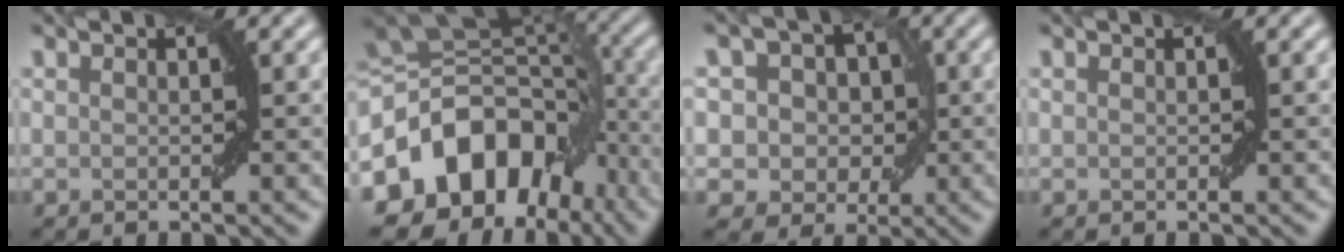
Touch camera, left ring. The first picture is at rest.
{"total": 14.0, "force": [-5.2, 10.2, 8.0], "torque": [-0.147, 0.003, -0.098]}
{"total": 6.6, "force": [1.9, 5.5, 3.1], "torque": [-0.024, 0.023, -0.006]}
{"total": 0.0}